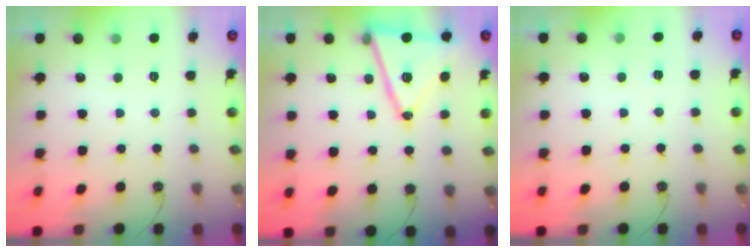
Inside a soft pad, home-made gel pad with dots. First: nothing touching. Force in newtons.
{"total": 16.4, "press": 16.0, "slide": 3.5}
{"total": 3.1, "press": 2.4, "slide": 2.0}